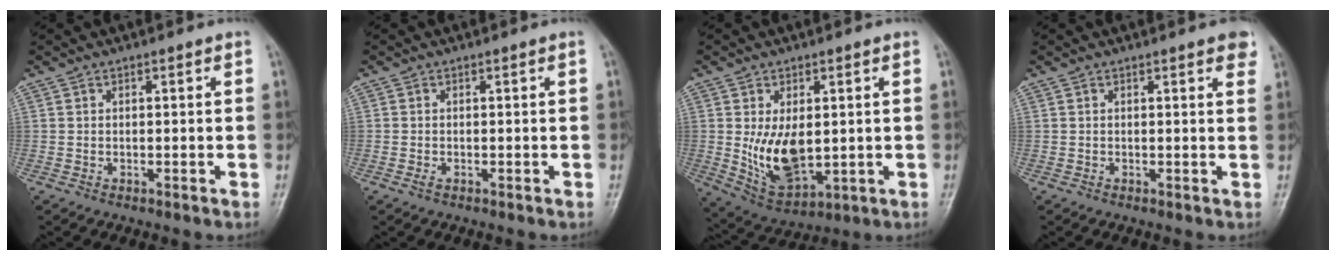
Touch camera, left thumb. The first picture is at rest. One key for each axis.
{"total": 0.7, "fx": -0.4, "fy": 0.2, "fz": 0.6, "tx": -0.015, "ty": 0.002, "tz": -0.004}
{"total": 10.4, "fx": 0.3, "fy": 5.8, "fz": 8.6, "tx": -0.136, "ty": -0.021, "tz": 0.025}
{"total": 2.5, "fx": 1.7, "fy": 0.6, "fz": 1.7, "tx": -0.011, "ty": -0.001, "tz": 0.012}